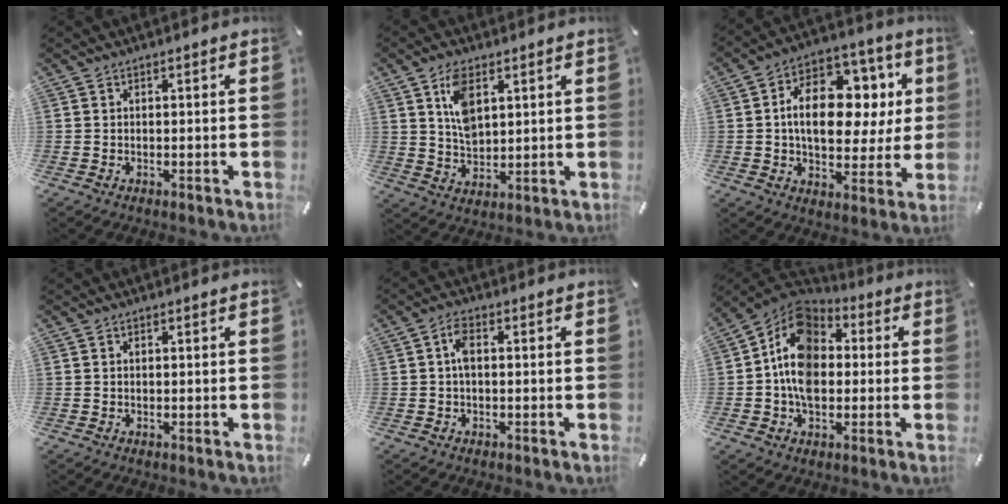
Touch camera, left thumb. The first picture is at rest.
{"total": 7.6, "force": [3.4, 4.2, 5.3], "torque": [-0.106, -0.004, 0.059]}
{"total": 17.1, "force": [3.1, 11.3, 12.5], "torque": [-0.197, -0.004, 0.059]}
{"total": 0.5, "force": [0.1, 0.4, 0.4], "torque": [-0.008, 0.000, 0.002]}
{"total": 3.6, "force": [0.1, 1.8, 3.2], "torque": [-0.070, 0.005, -0.001]}
{"total": 13.4, "force": [-0.7, 10.0, 8.9], "torque": [-0.173, 0.008, -0.022]}